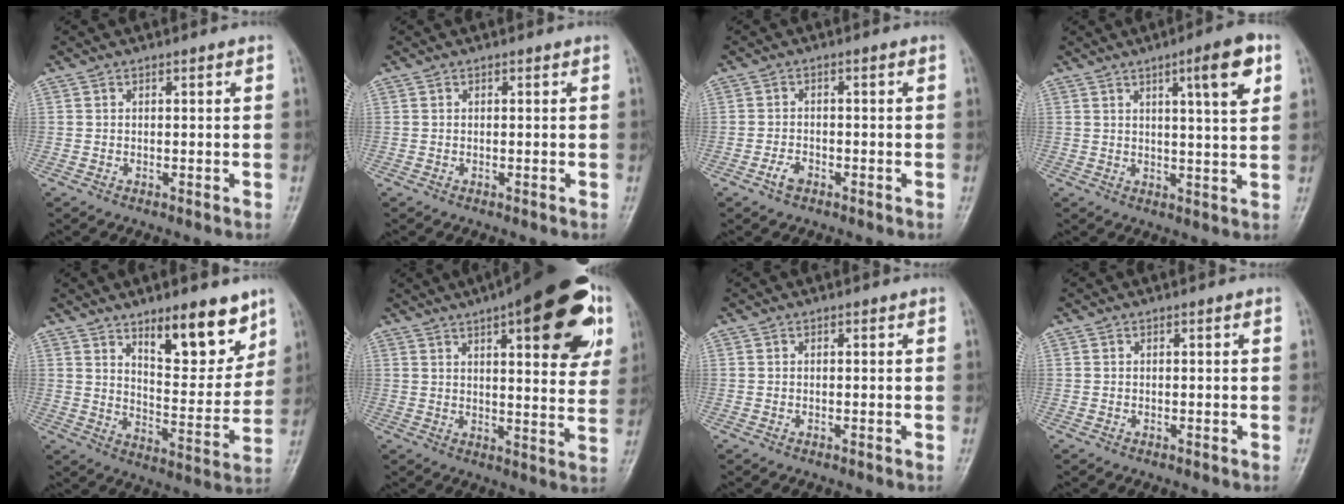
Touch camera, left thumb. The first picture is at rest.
{"total": 0.0}
{"total": 2.5, "force": [-1.5, 1.3, 1.5], "torque": [-0.030, 0.012, -0.028]}
{"total": 8.9, "force": [3.9, 1.3, 7.8], "torque": [-0.107, -0.017, 0.054]}
{"total": 13.6, "force": [8.6, 5.2, 9.2], "torque": [-0.089, -0.061, 0.135]}
{"total": 23.4, "force": [10.8, 7.8, 19.2], "torque": [-0.229, -0.011, 0.142]}
{"total": 0.0}
{"total": 0.0}